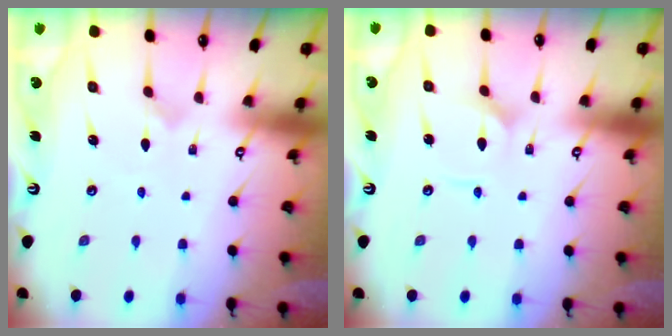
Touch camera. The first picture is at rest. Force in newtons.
{"total": 2.4, "press": 2.4, "slide": 0.2}